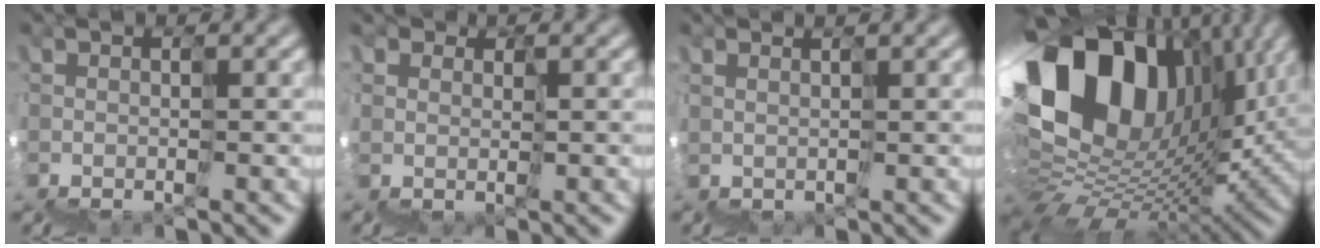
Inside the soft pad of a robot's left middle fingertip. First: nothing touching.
{"total": 3.1, "force": [1.7, 2.6, 0.1], "torque": [-0.004, 0.003, 0.031]}
{"total": 2.7, "force": [2.2, -1.0, -1.2], "torque": [0.025, 0.022, 0.032]}
{"total": 13.2, "force": [8.3, 8.4, 5.7], "torque": [-0.122, 0.057, 0.133]}